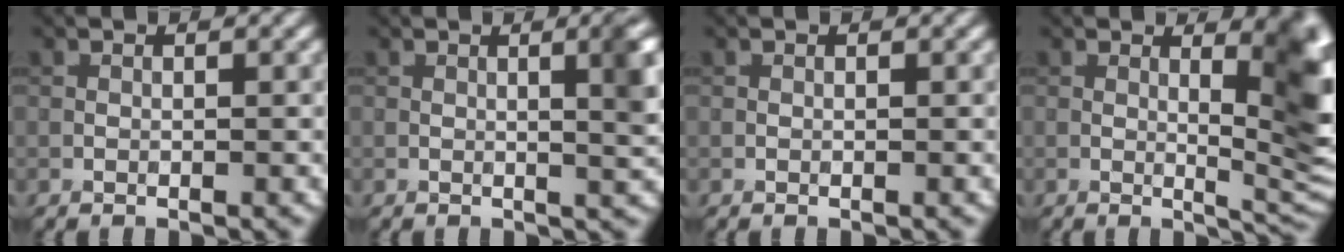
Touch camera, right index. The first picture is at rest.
{"total": 3.7, "force": [0.5, 1.0, 3.5], "torque": [-0.036, 0.008, 0.005]}
{"total": 0.0}
{"total": 7.7, "force": [1.6, 2.3, 7.1], "torque": [-0.080, -0.008, 0.030]}